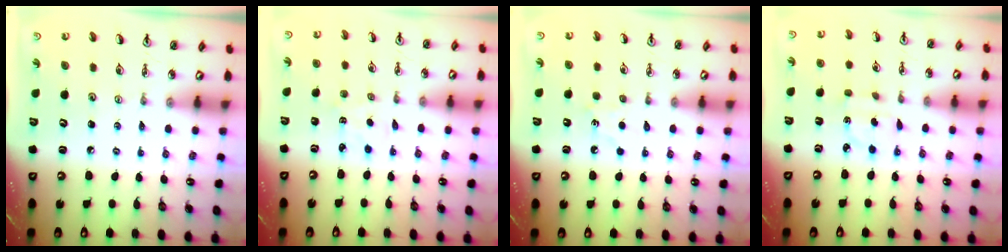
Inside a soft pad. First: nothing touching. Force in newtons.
{"total": 1.2, "press": 1.2, "slide": 0.2}
{"total": 4.6, "press": 4.6, "slide": 0.5}
{"total": 3.1, "press": 3.0, "slide": 0.6}